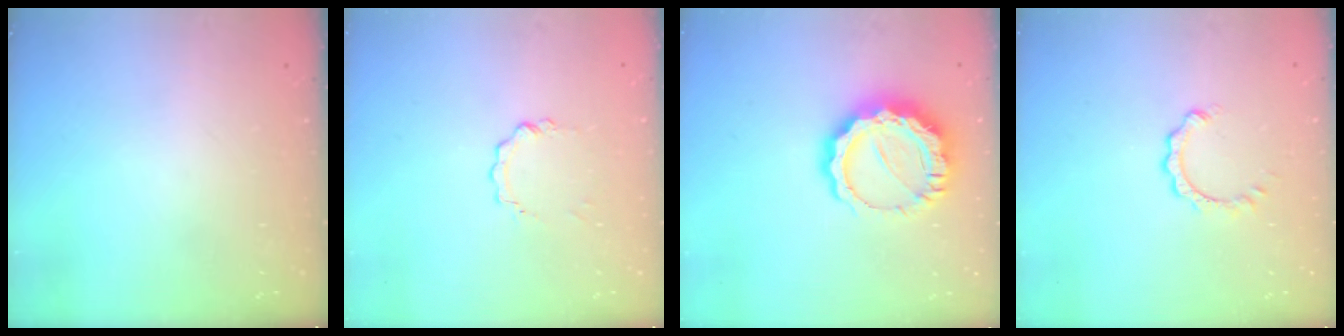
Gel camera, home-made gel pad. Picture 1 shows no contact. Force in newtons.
{"total": 3.3, "press": 3.3, "slide": 0.3}
{"total": 14.7, "press": 14.7, "slide": 1.3}
{"total": 1.9, "press": 1.9, "slide": 0.2}